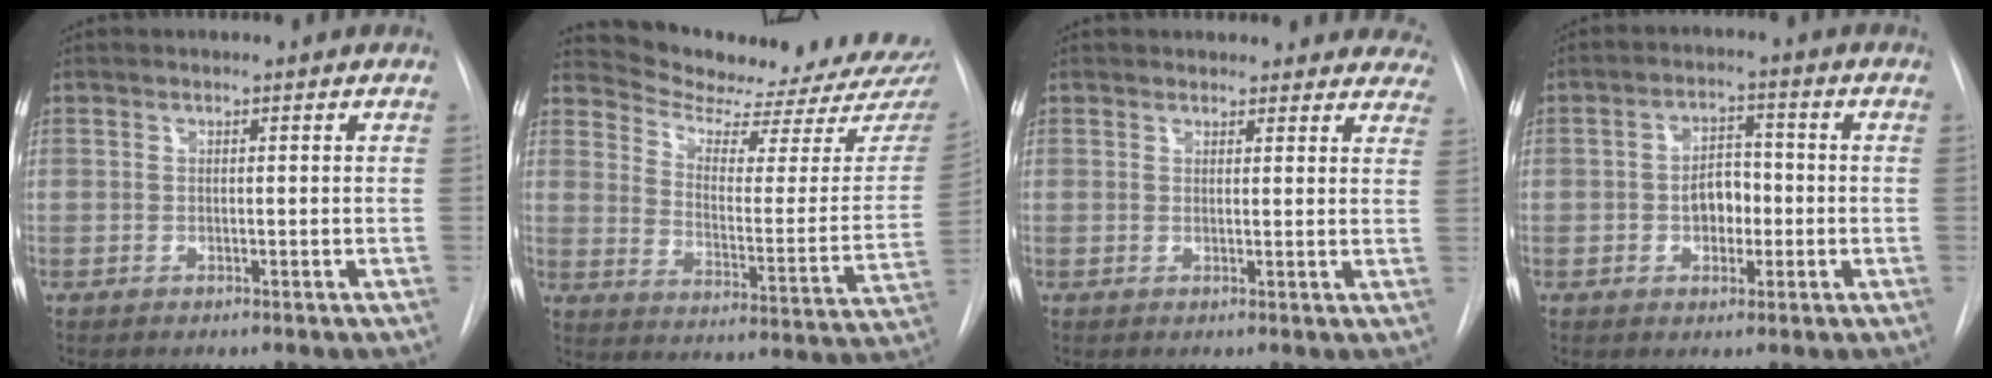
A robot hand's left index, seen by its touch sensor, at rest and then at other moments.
{"total": 21.5, "force": [20.3, 1.8, 6.7], "torque": [-0.096, -0.100, 0.260]}
{"total": 12.2, "force": [11.3, 4.3, 1.2], "torque": [0.032, -0.013, 0.097]}
{"total": 4.9, "force": [-0.9, 3.2, 3.5], "torque": [-0.056, 0.016, -0.015]}